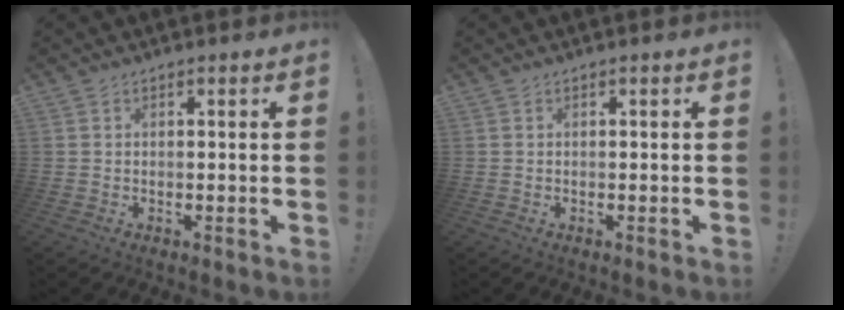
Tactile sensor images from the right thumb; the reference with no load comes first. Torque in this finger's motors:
{"motor_torque": [0.04, 0.05, 0.06, -0.06, 0.08]}